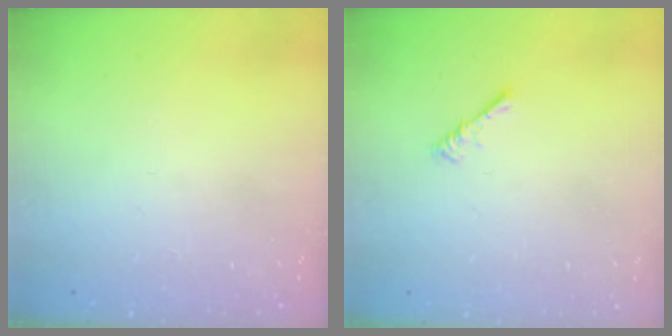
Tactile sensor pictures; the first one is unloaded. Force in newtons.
{"total": 0.9, "press": 0.9, "slide": 0.3}